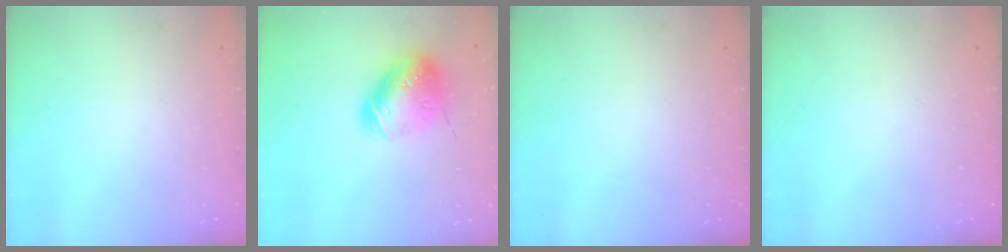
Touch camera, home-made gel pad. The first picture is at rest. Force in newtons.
{"total": 19.7, "press": 19.5, "slide": 2.9}
{"total": 0.0}
{"total": 0.0}